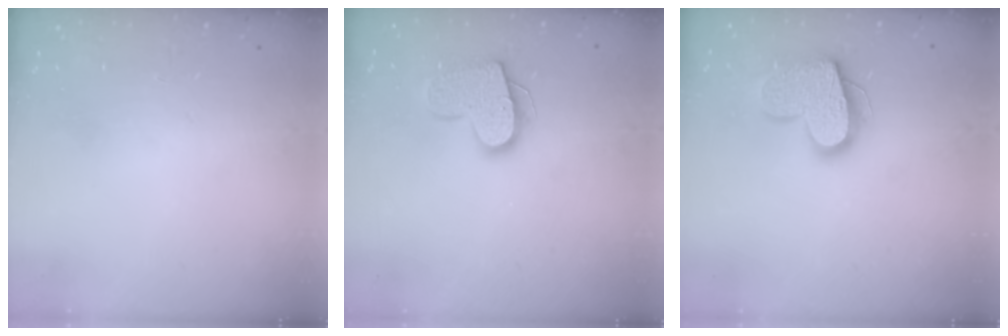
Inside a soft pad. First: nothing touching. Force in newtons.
{"total": 13.5, "press": 13.5, "slide": 0.9}
{"total": 15.8, "press": 15.7, "slide": 1.4}